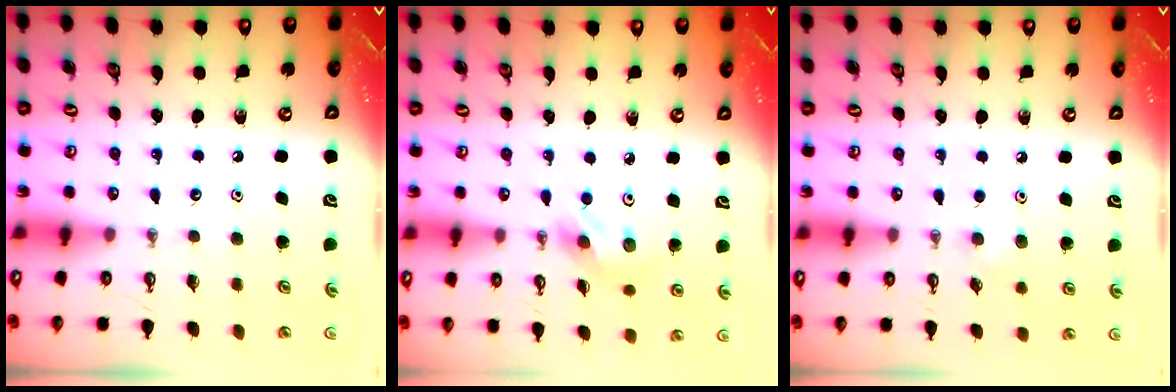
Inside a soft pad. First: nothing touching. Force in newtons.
{"total": 4.6, "press": 4.5, "slide": 0.9}
{"total": 4.8, "press": 4.6, "slide": 1.3}